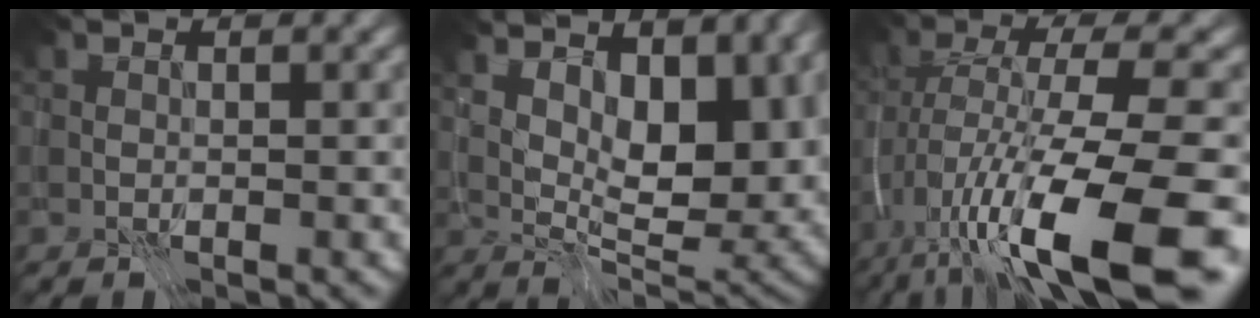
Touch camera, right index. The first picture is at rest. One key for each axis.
{"total": 15.3, "fx": 7.1, "fy": 7.3, "fz": 11.4, "tx": -0.177, "ty": 0.043, "tz": 0.118}
{"total": 14.9, "fx": -6.7, "fy": 3.7, "fz": 12.8, "tx": -0.235, "ty": 0.002, "tz": -0.103}